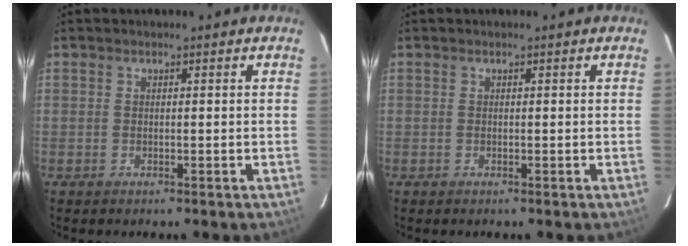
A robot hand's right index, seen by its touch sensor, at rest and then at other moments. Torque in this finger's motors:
{"motor_torque": [0.00, 0.00, 0.03, 0.00]}